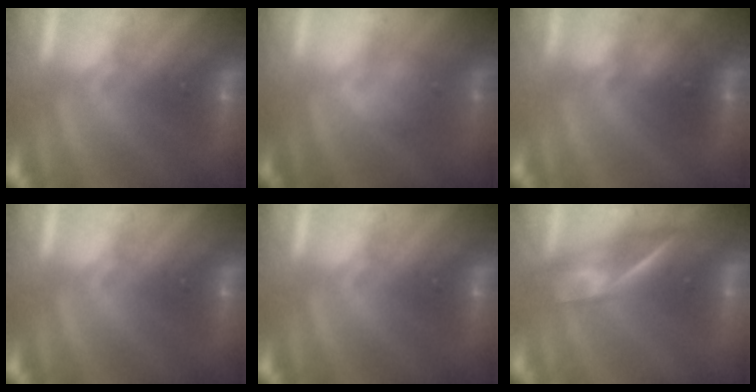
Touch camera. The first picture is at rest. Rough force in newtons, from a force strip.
{"total": 2.0}
{"total": 2.8}
{"total": 0.0}
{"total": 0.0}
{"total": 2.5}